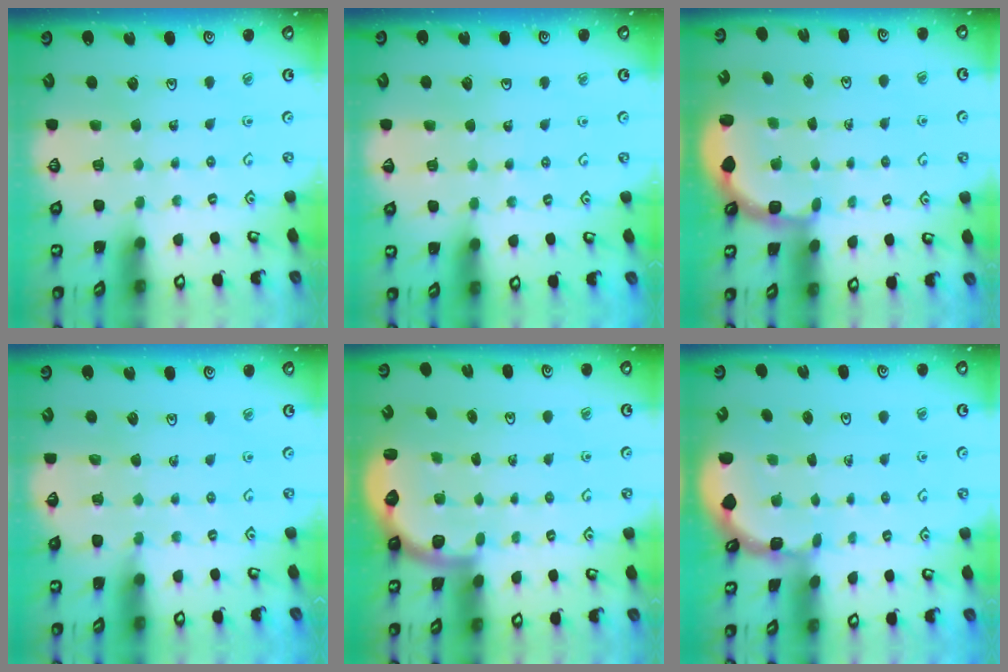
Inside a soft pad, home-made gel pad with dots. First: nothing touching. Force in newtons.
{"total": 2.3, "press": 2.3, "slide": 0.2}
{"total": 2.8, "press": 2.2, "slide": 1.7}
{"total": 4.5, "press": 4.5, "slide": 0.6}
{"total": 2.6, "press": 1.9, "slide": 1.7}
{"total": 1.5, "press": 1.5, "slide": 0.2}